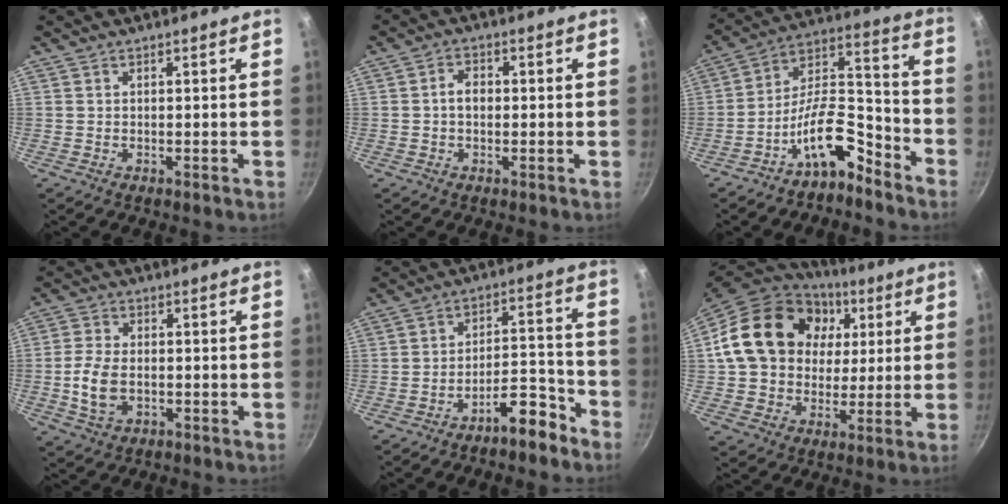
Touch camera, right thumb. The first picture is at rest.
{"total": 3.2, "force": [-0.1, 2.3, 2.3], "torque": [-0.028, 0.011, -0.005]}
{"total": 13.1, "force": [-8.5, 5.5, 8.3], "torque": [-0.118, 0.103, -0.151]}
{"total": 7.2, "force": [-1.2, 4.6, 5.4], "torque": [-0.107, 0.009, -0.023]}
{"total": 8.2, "force": [-6.0, 2.6, 4.9], "torque": [-0.049, 0.069, -0.086]}
{"total": 23.7, "force": [5.4, 18.8, 13.4], "torque": [-0.224, 0.024, 0.092]}